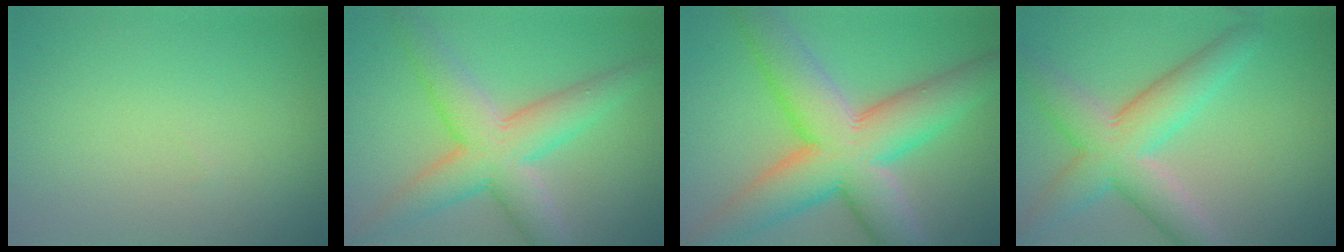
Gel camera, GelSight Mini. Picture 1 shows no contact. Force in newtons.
{"total": 6.9, "press": 6.9, "slide": 0.2}
{"total": 11.6, "press": 11.5, "slide": 0.6}
{"total": 6.6, "press": 6.5, "slide": 0.4}